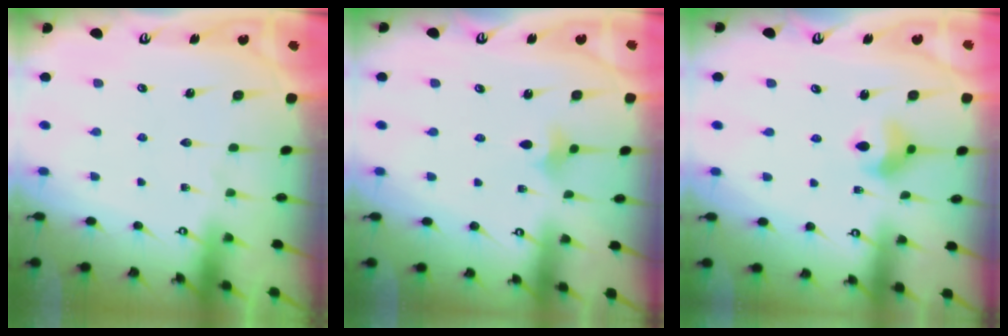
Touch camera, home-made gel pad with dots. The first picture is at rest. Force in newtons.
{"total": 2.8, "press": 2.7, "slide": 0.6}
{"total": 7.7, "press": 7.7, "slide": 1.0}